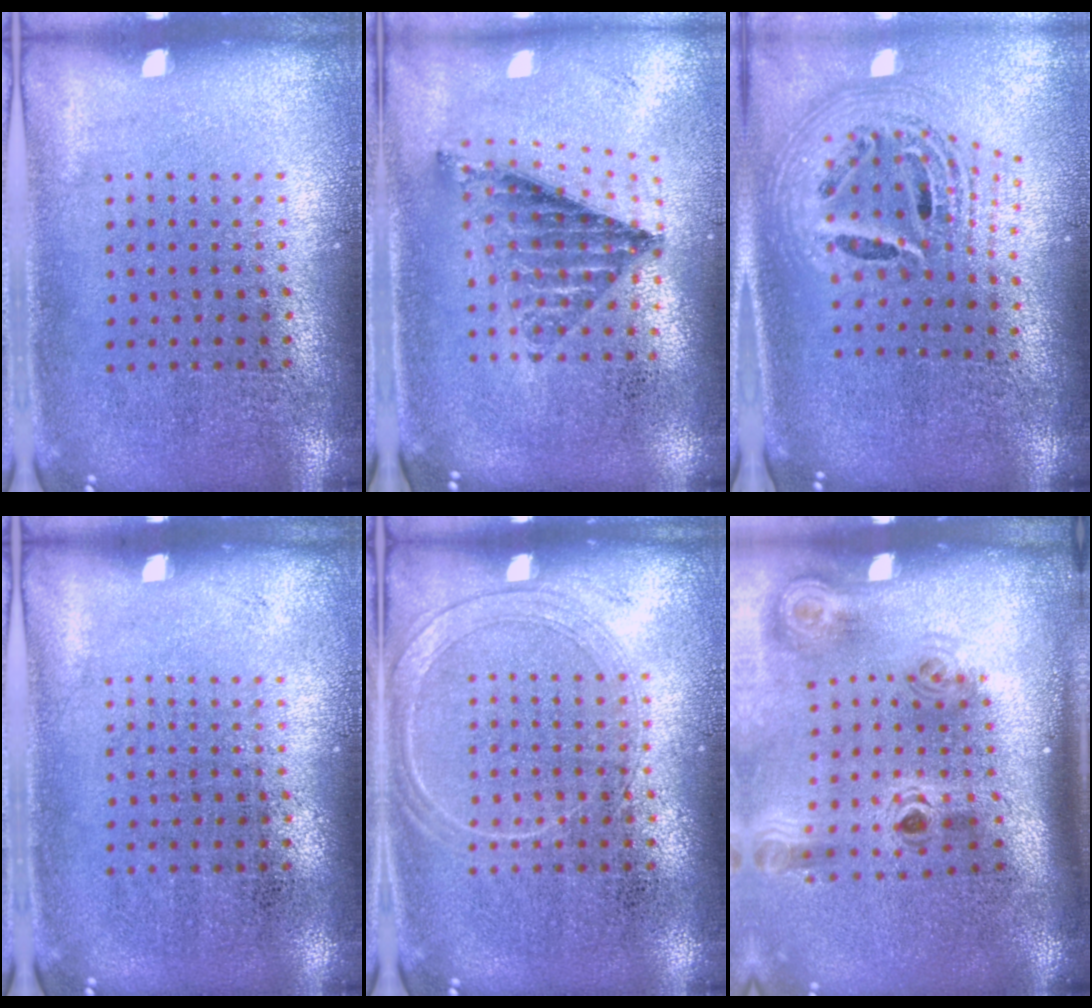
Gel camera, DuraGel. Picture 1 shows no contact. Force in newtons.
{"total": 1.0, "press": 1.0, "slide": 0.2}
{"total": 2.7, "press": 1.8, "slide": 1.9}
{"total": 0.0}
{"total": 1.6, "press": 1.6, "slide": 0.2}
{"total": 2.0, "press": 1.4, "slide": 1.5}